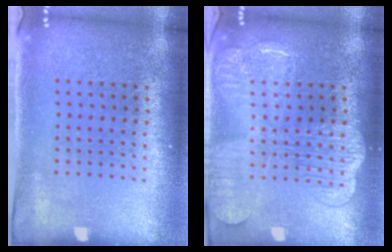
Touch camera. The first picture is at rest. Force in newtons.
{"total": 3.9, "press": 3.8, "slide": 0.6}